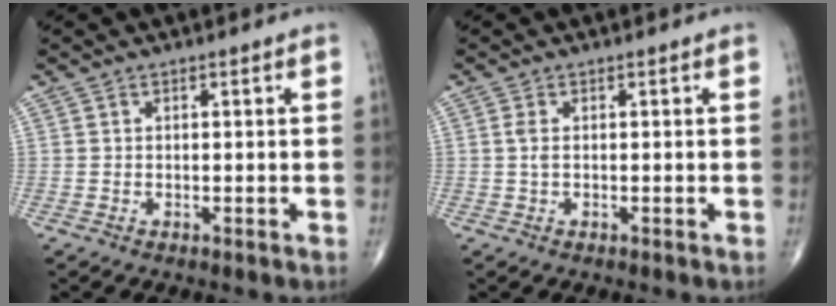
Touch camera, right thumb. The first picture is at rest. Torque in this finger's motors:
{"motor_torque": [0.25, 0.69, 0.27, 0.11, -0.05]}